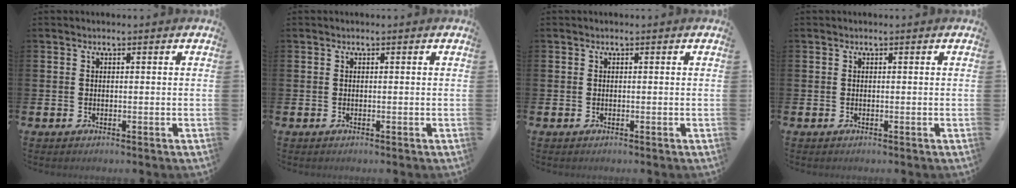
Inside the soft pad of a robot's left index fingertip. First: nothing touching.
{"total": 0.0}
{"total": 0.0}
{"total": 0.0}